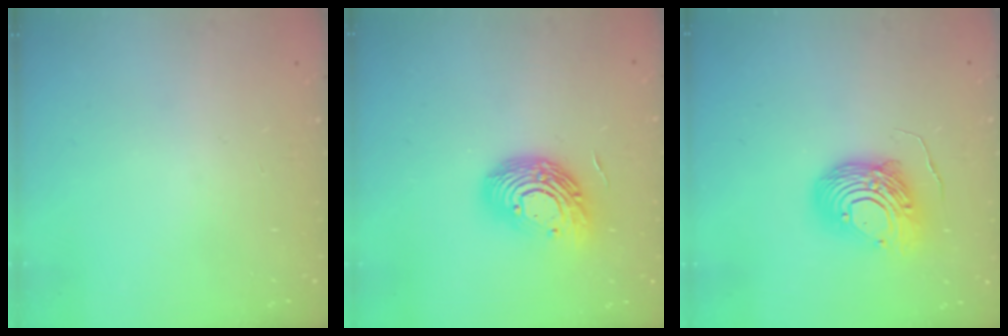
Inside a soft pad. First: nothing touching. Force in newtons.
{"total": 14.5, "press": 14.5, "slide": 1.0}
{"total": 12.7, "press": 12.6, "slide": 1.6}